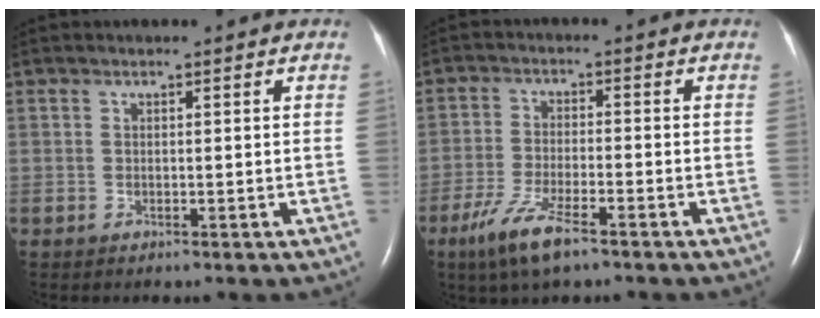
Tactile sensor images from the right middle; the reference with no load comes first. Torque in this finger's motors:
{"motor_torque": [1.07, -0.99, 0.52, 0.14]}